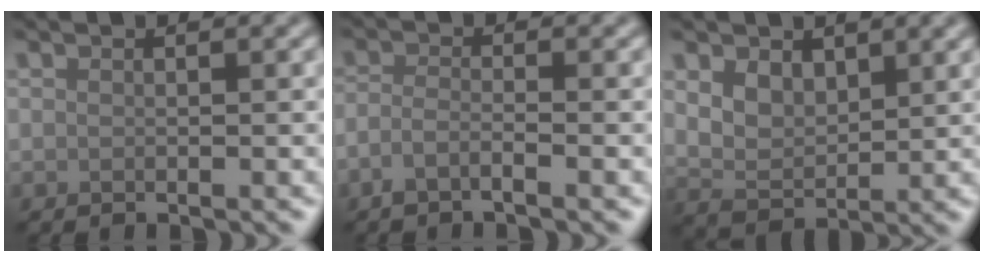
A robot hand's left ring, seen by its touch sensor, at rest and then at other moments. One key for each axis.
{"total": 1.9, "fx": -1.2, "fy": 0.5, "fz": 1.4, "tx": -0.029, "ty": -0.002, "tz": -0.031}
{"total": 3.4, "fx": 1.6, "fy": 2.2, "fz": 2.1, "tx": -0.050, "ty": -0.007, "tz": 0.032}